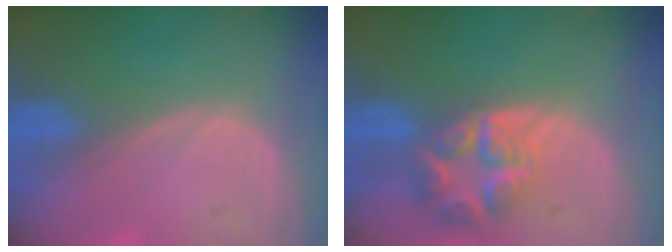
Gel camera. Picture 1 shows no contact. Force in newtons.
{"total": 7.8, "press": 6.8, "slide": 3.8}